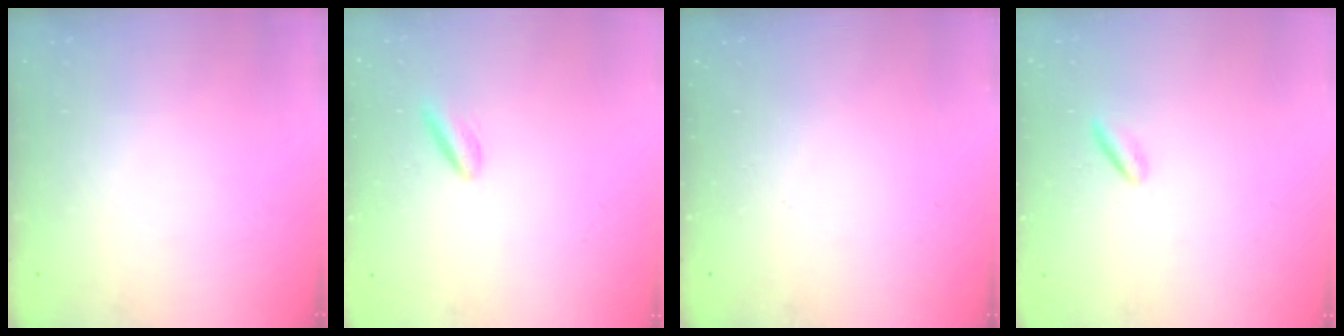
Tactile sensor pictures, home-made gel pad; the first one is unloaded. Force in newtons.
{"total": 2.4, "press": 2.3, "slide": 0.9}
{"total": 0.0}
{"total": 1.0, "press": 0.7, "slide": 0.6}